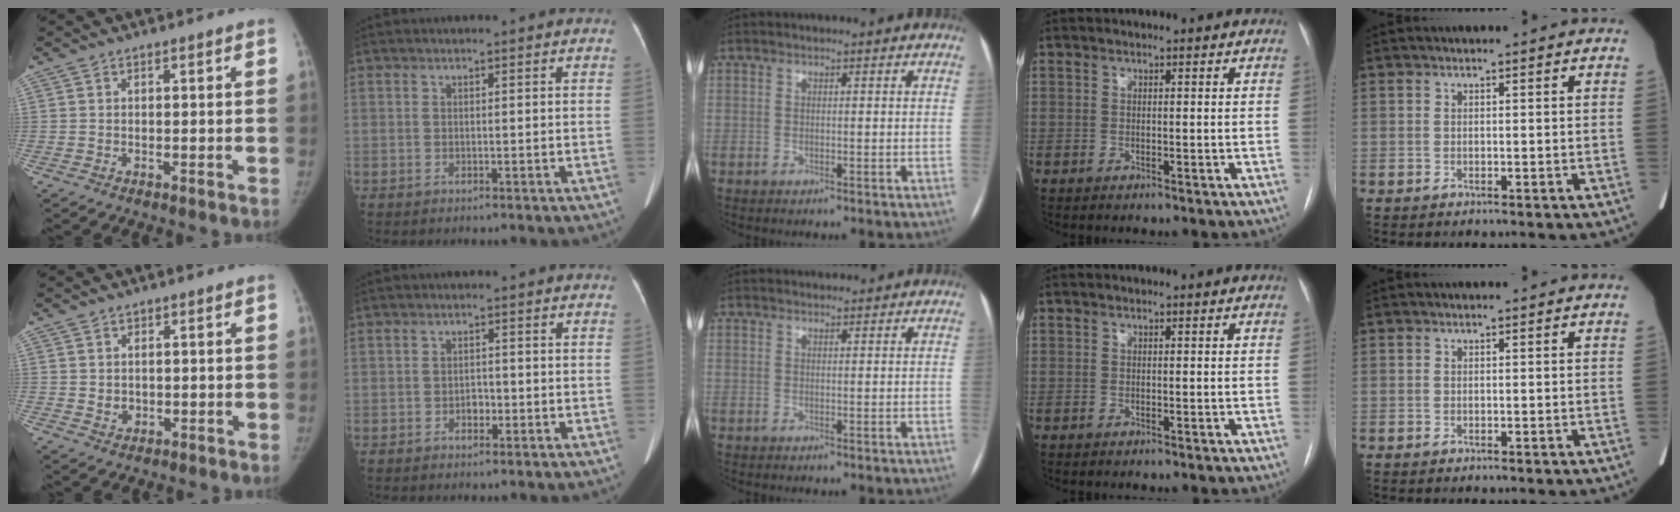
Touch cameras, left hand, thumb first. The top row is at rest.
{"thumb": {"total": 1.9, "force": [0.3, 1.7, 0.8], "torque": [-0.010, -0.003, 0.014]}, "index": {"total": 1.3, "force": [-1.0, 0.7, 0.5], "torque": [-0.001, -0.004, -0.013]}, "middle": {"total": 2.7, "force": [2.6, 0.6, 0.4], "torque": [-0.006, 0.024, 0.038]}}